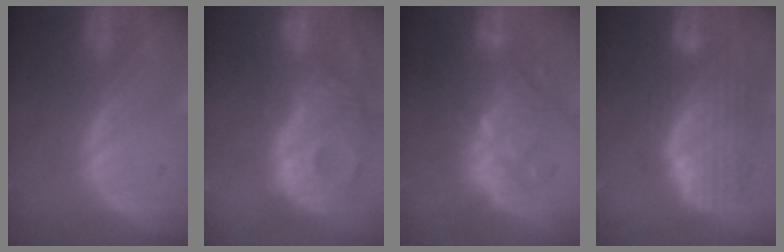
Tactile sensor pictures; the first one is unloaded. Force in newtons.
{"total": 13.8, "press": 11.9, "slide": 7.1}
{"total": 9.3, "press": 9.1, "slide": 1.8}
{"total": 10.0, "press": 8.9, "slide": 4.6}